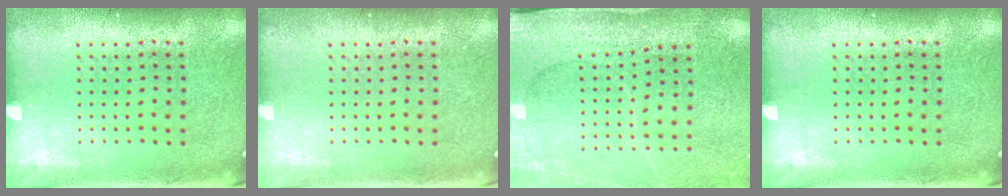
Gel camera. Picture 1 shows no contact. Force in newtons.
{"total": 0.0}
{"total": 3.0, "press": 3.0, "slide": 0.2}
{"total": 0.0}